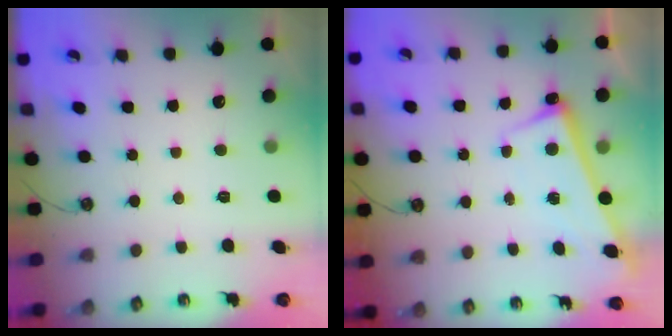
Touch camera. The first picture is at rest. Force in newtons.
{"total": 2.7, "press": 2.6, "slide": 0.5}